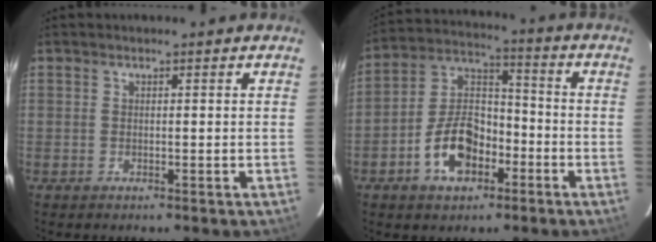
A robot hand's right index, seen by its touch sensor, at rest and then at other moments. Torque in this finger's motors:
{"motor_torque": [1.65, -0.49, 0.39, 0.09]}